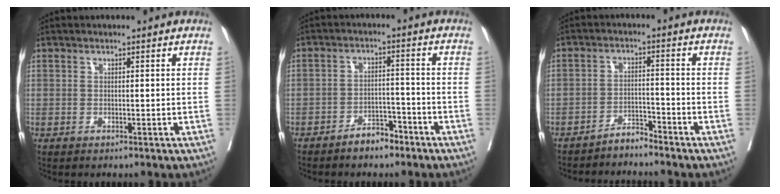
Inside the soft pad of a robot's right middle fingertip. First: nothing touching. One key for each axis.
{"total": 4.2, "fx": -3.4, "fy": 1.7, "fz": 1.9, "tx": -0.028, "ty": 0.007, "tz": -0.056}
{"total": 2.8, "fx": -2.8, "fy": 0.1, "fz": 0.3, "tx": 0.000, "ty": -0.010, "tz": -0.051}